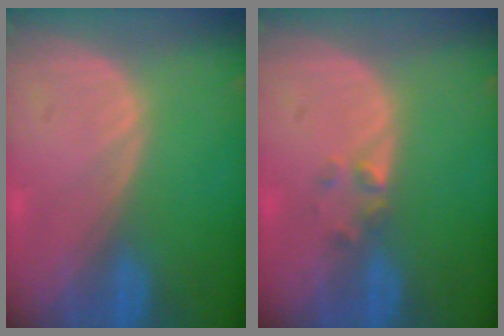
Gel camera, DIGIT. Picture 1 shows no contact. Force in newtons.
{"total": 1.6, "press": 1.4, "slide": 0.9}